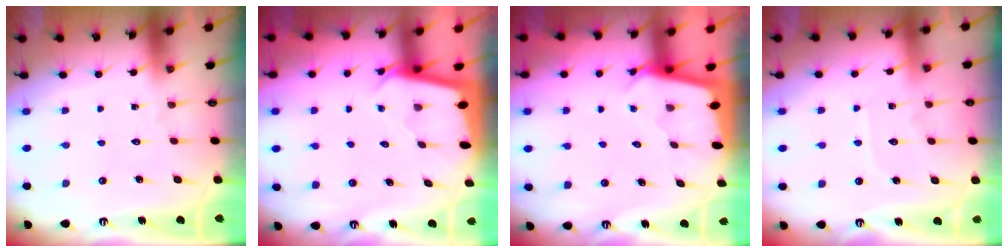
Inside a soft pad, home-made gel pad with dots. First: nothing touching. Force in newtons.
{"total": 1.9, "press": 1.9, "slide": 0.1}
{"total": 2.4, "press": 2.4, "slide": 0.1}
{"total": 6.6, "press": 6.6, "slide": 0.6}